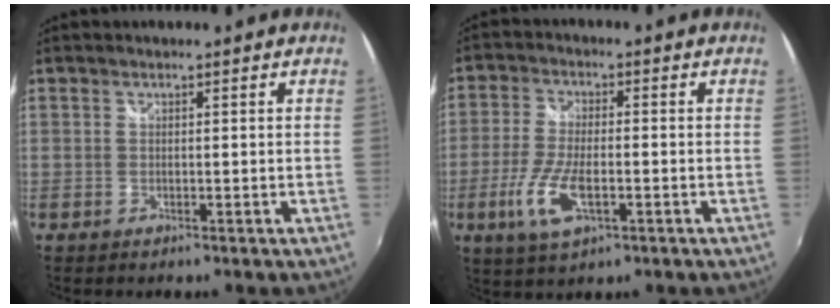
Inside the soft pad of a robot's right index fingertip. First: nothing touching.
{"total": 9.0, "force": [-3.1, 3.3, 7.8], "torque": [-0.172, -0.012, -0.059]}